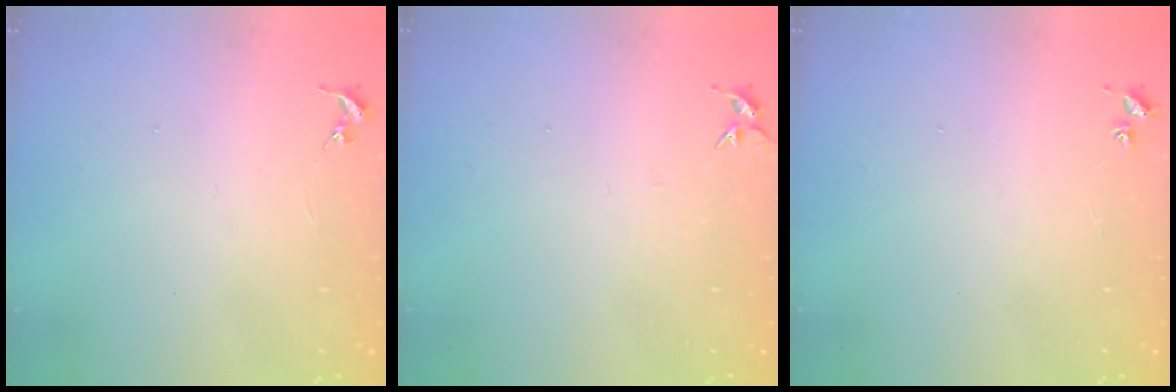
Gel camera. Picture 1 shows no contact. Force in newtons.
{"total": 5.4, "press": 5.4, "slide": 0.6}
{"total": 1.9, "press": 1.9, "slide": 0.2}